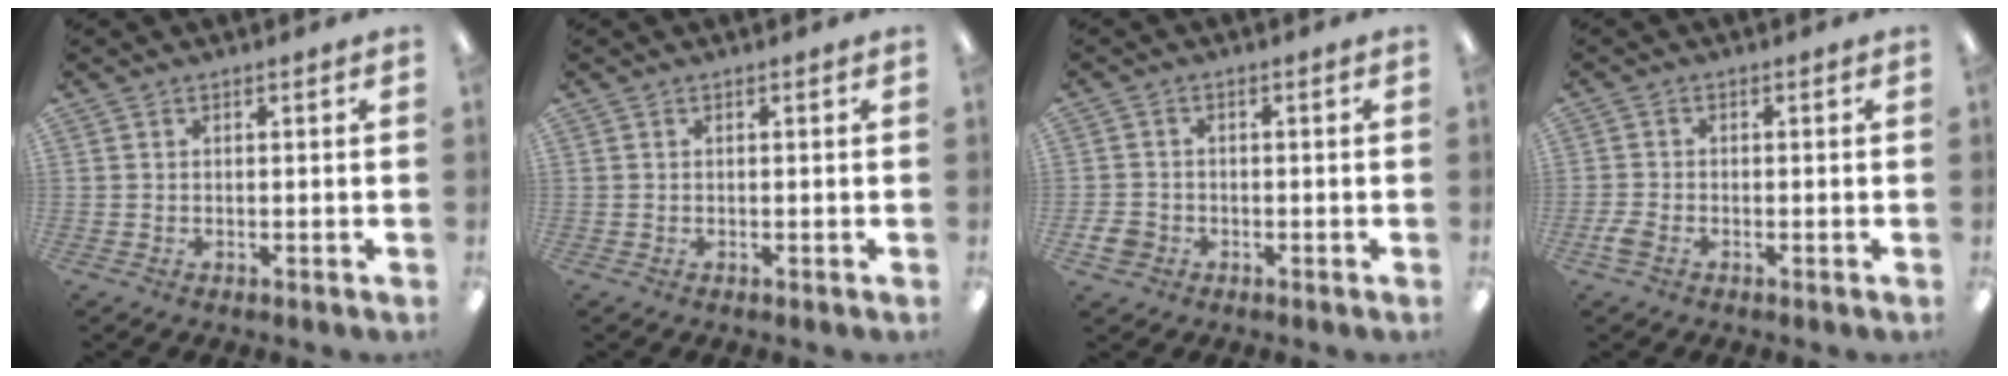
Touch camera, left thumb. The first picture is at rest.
{"total": 0.0}
{"total": 3.6, "force": [-1.5, 3.0, 1.3], "torque": [-0.026, 0.006, -0.028]}
{"total": 2.4, "force": [-1.2, 1.3, 1.6], "torque": [-0.038, -0.001, -0.024]}